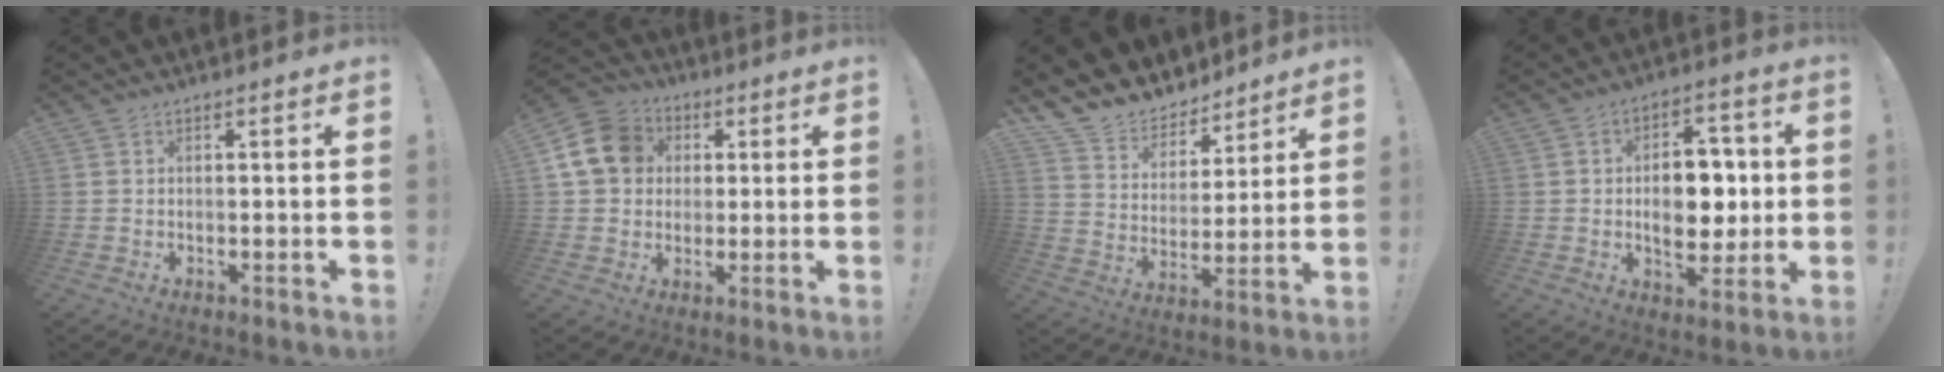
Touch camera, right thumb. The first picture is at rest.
{"total": 14.4, "force": [3.0, 12.3, 7.0], "torque": [-0.121, 0.008, 0.064]}
{"total": 11.1, "force": [9.4, 5.8, 1.1], "torque": [-0.035, -0.081, 0.178]}
{"total": 15.6, "force": [-0.6, 9.0, 12.7], "torque": [-0.189, 0.012, -0.009]}